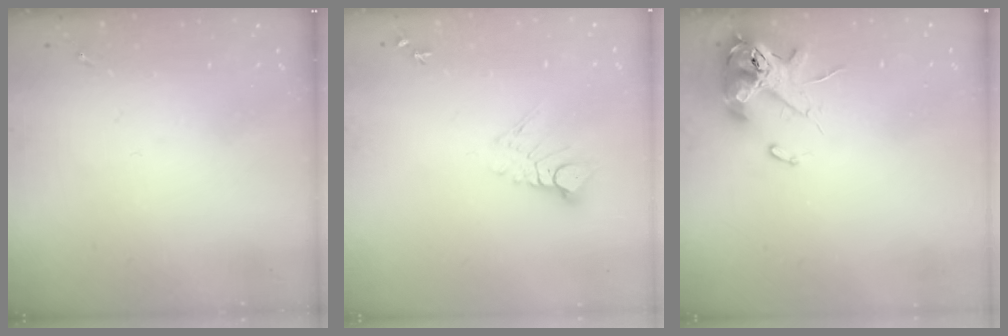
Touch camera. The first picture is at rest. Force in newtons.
{"total": 7.4, "press": 7.3, "slide": 0.9}
{"total": 12.2, "press": 12.0, "slide": 2.0}